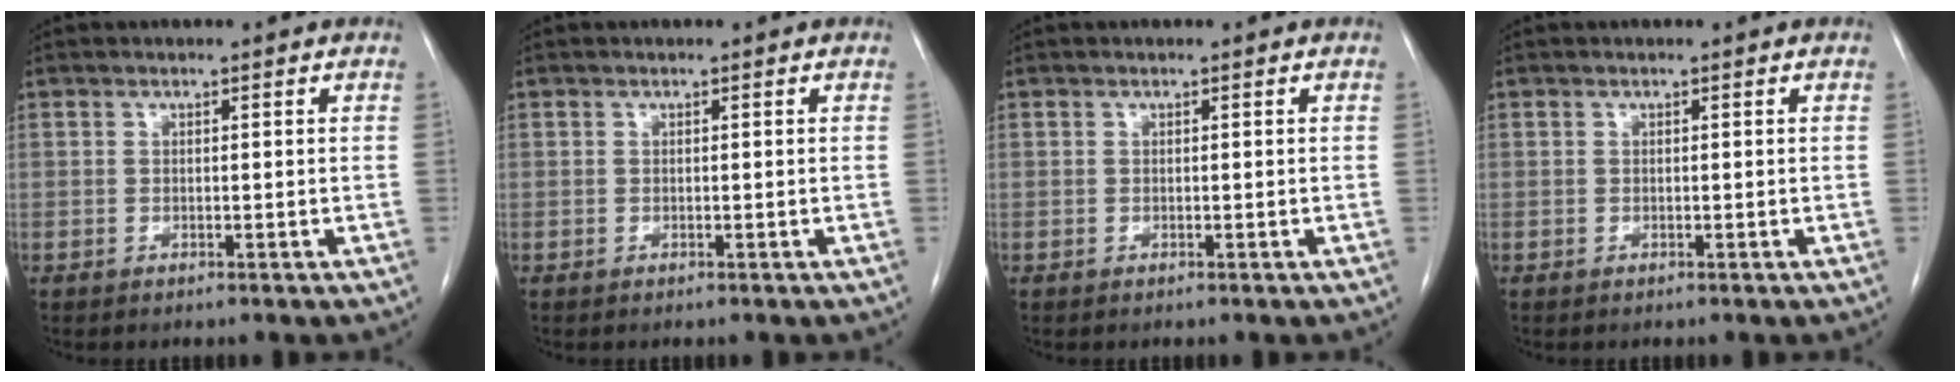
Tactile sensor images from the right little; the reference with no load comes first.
{"total": 0.0}
{"total": 0.0}
{"total": 0.0}